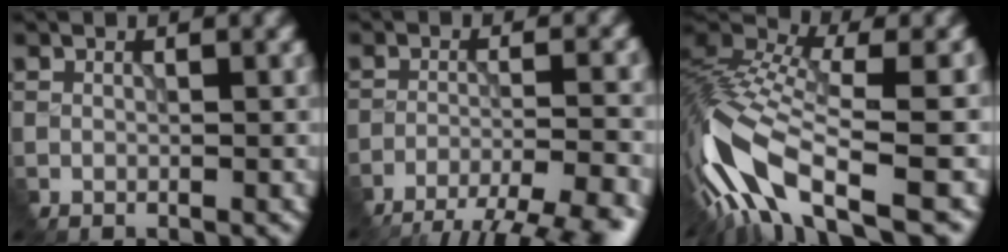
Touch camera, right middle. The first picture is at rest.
{"total": 9.7, "force": [-8.3, 1.6, 4.9], "torque": [-0.070, -0.014, -0.108]}
{"total": 11.5, "force": [-4.9, 3.6, 9.8], "torque": [-0.203, 0.008, -0.086]}